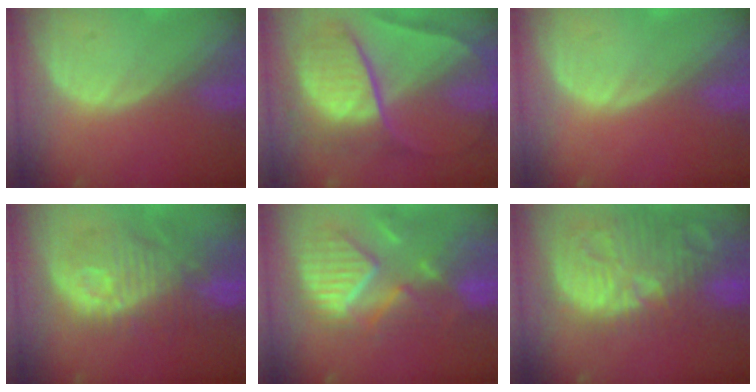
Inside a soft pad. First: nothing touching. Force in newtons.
{"total": 10.7, "press": 10.7, "slide": 1.1}
{"total": 0.0}
{"total": 11.0, "press": 10.6, "slide": 3.1}
{"total": 11.6, "press": 10.2, "slide": 5.5}
{"total": 15.0, "press": 13.0, "slide": 7.4}